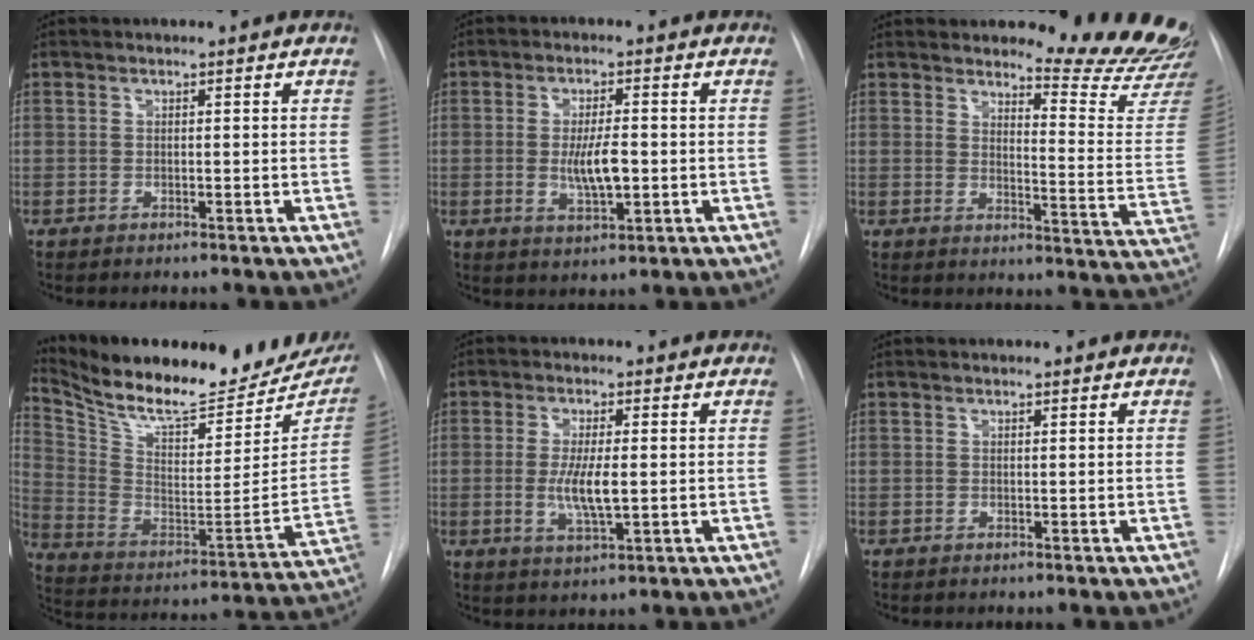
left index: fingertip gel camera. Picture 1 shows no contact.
{"total": 5.8, "force": [-0.7, 1.7, 5.5], "torque": [-0.101, -0.010, -0.010]}
{"total": 14.2, "force": [13.8, -0.8, 3.2], "torque": [-0.033, -0.132, 0.153]}
{"total": 25.6, "force": [22.1, 6.4, 11.2], "torque": [-0.192, -0.047, 0.324]}
{"total": 5.7, "force": [-0.4, 1.3, 5.6], "torque": [-0.112, -0.014, -0.007]}
{"total": 0.5, "force": [0.5, 0.2, 0.0], "torque": [-0.004, 0.002, 0.005]}